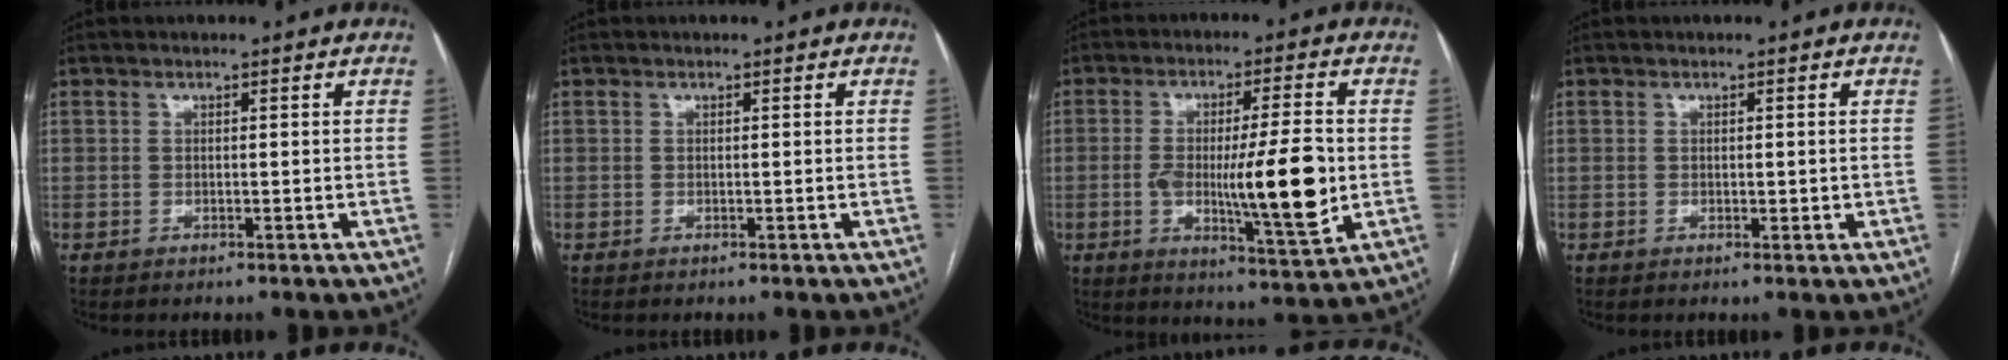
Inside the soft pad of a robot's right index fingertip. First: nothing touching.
{"total": 0.0}
{"total": 13.6, "force": [-1.3, 2.4, 13.3], "torque": [-0.214, -0.007, -0.015]}
{"total": 1.2, "force": [-0.1, 0.7, 1.0], "torque": [-0.013, -0.001, 0.001]}